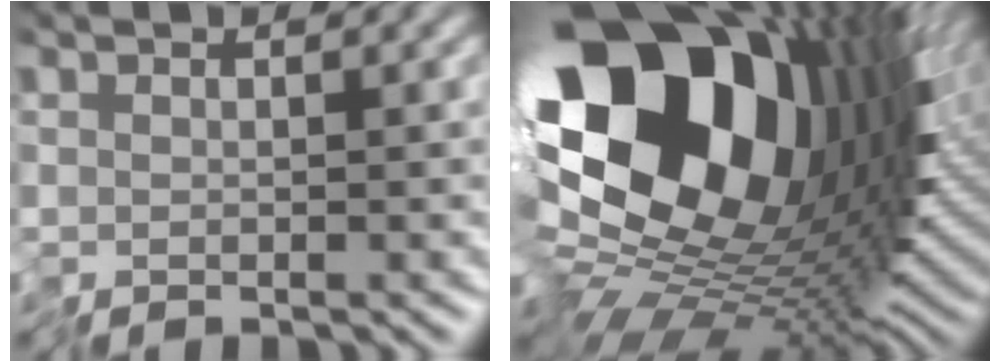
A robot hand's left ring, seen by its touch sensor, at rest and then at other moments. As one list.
[{"total": 19.7, "force": [6.0, 12.4, 14.0], "torque": [-0.267, -0.002, 0.111]}]